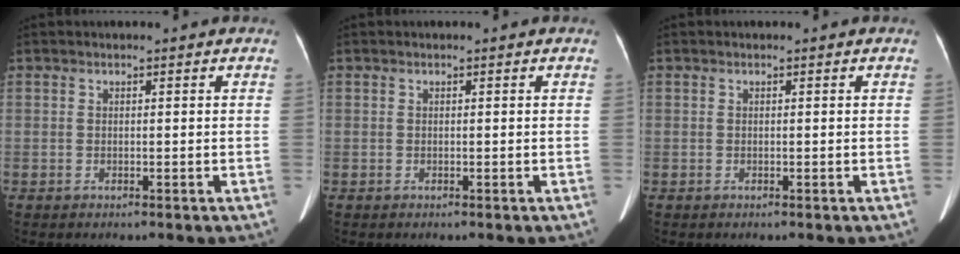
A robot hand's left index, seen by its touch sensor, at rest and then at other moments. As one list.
[{"total": 0.0}, {"total": 0.0}]